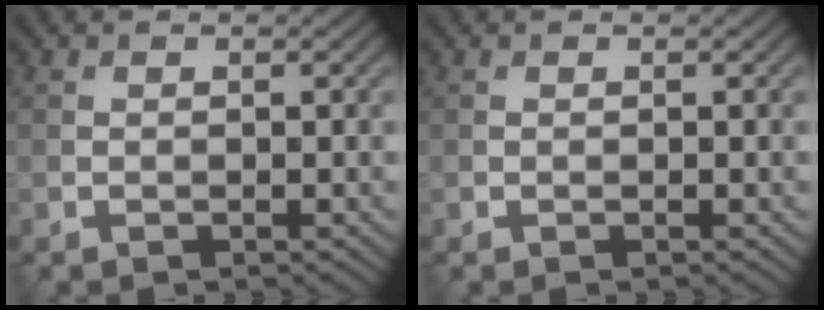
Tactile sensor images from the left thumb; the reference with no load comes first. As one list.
[{"total": 0.0}]